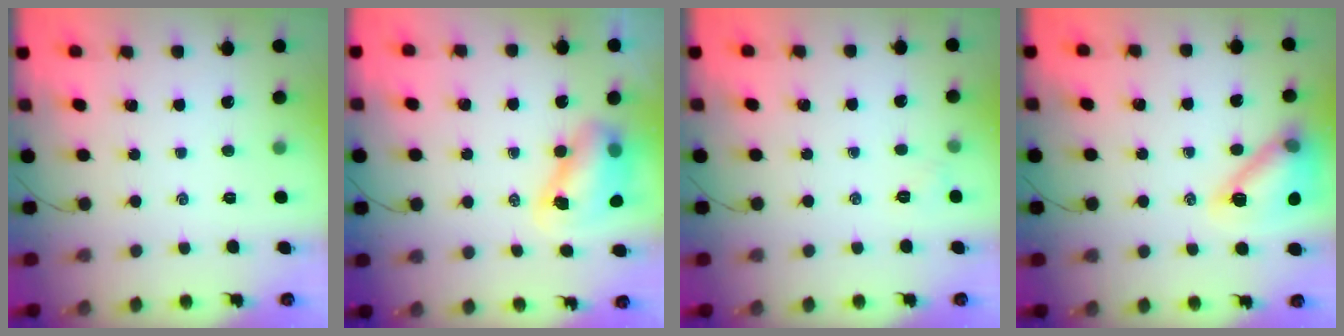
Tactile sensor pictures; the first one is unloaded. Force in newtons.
{"total": 8.5, "press": 8.3, "slide": 2.0}
{"total": 3.8, "press": 3.6, "slide": 1.1}
{"total": 15.0, "press": 15.0, "slide": 1.2}